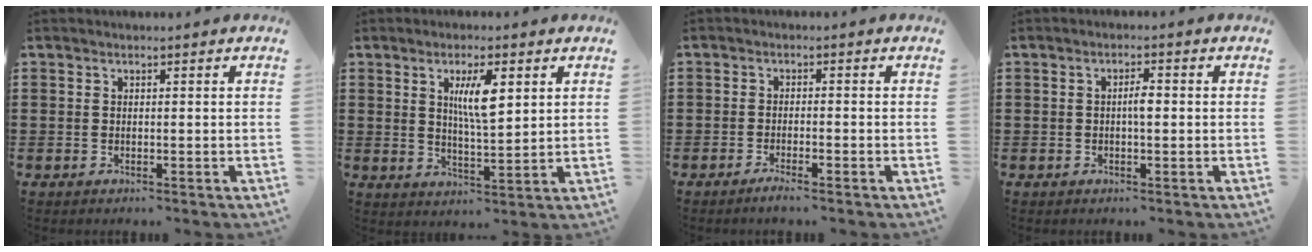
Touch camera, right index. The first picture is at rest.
{"total": 6.1, "force": [2.1, 1.6, 5.5], "torque": [-0.105, 0.002, 0.032]}
{"total": 1.6, "force": [-1.2, -0.1, 0.9], "torque": [-0.015, -0.003, -0.022]}
{"total": 2.2, "force": [-0.1, 0.7, 2.1], "torque": [-0.040, 0.001, -0.003]}